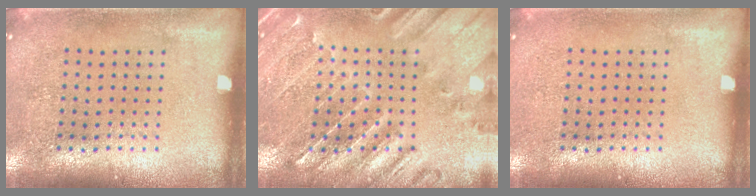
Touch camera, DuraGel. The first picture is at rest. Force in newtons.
{"total": 1.0, "press": 0.9, "slide": 0.3}
{"total": 0.0}